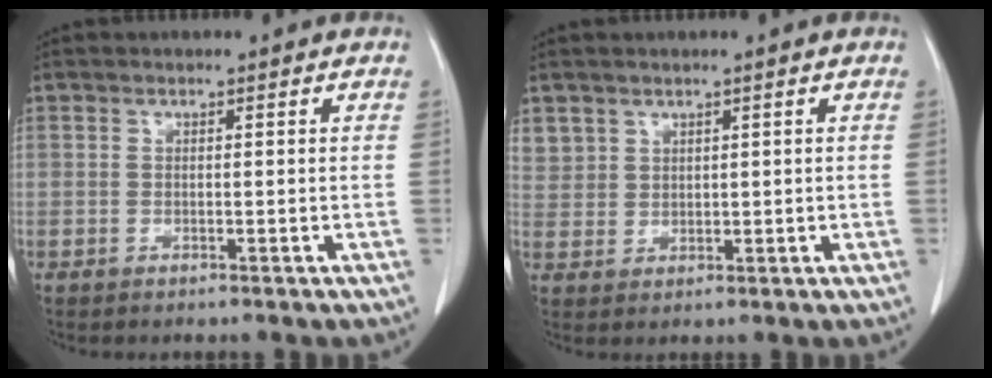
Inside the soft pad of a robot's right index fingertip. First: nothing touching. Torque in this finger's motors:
{"motor_torque": [-0.32, 0.37, 0.00, 0.00]}